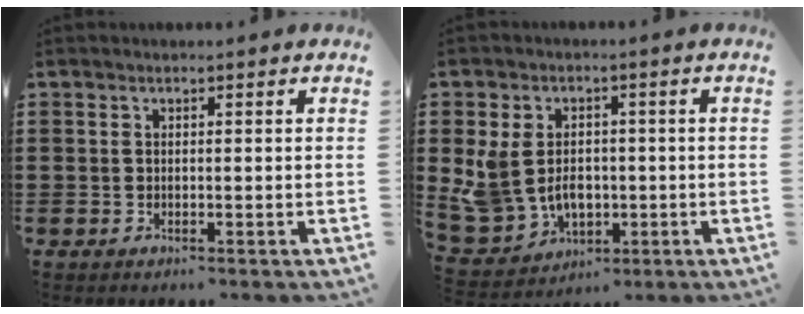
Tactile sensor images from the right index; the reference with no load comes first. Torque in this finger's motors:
{"motor_torque": [0.73, 0.60, 0.35, 0.21]}